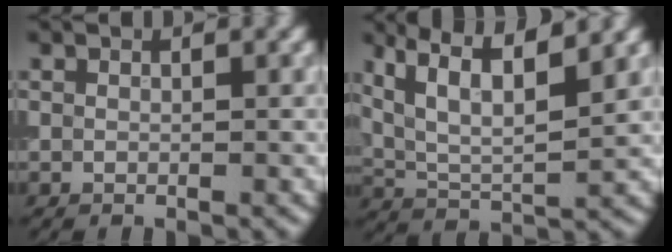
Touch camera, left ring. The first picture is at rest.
{"total": 7.5, "force": [4.3, 2.4, 5.8], "torque": [-0.109, 0.013, 0.075]}